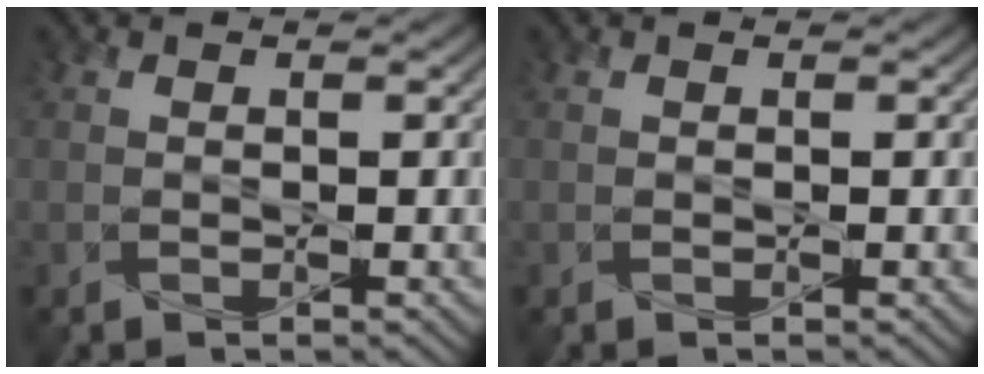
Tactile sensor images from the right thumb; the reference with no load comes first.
{"total": 0.0}